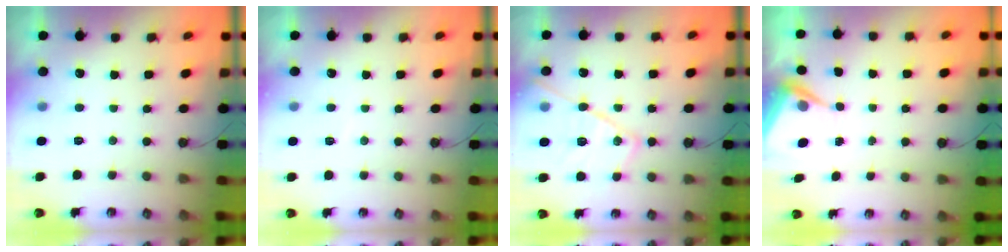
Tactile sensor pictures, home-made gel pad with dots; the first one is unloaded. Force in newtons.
{"total": 2.8, "press": 2.7, "slide": 0.5}
{"total": 17.1, "press": 17.1, "slide": 1.1}
{"total": 6.0, "press": 6.0, "slide": 0.2}